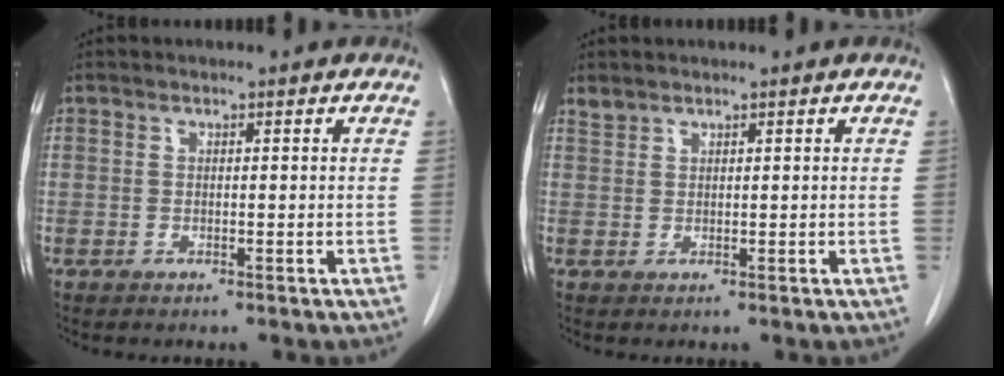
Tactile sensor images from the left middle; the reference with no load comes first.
{"total": 1.0, "force": [1.0, 0.2, 0.0], "torque": [-0.006, 0.004, 0.025]}